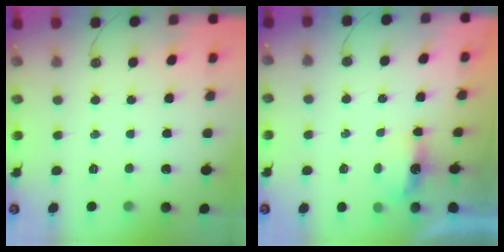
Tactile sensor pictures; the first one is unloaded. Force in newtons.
{"total": 3.4, "press": 3.4, "slide": 0.5}